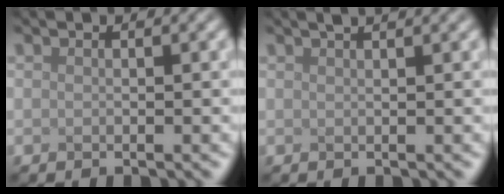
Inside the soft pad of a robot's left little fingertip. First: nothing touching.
{"total": 3.0, "force": [2.0, 1.2, 1.9], "torque": [-0.003, 0.023, -0.007]}